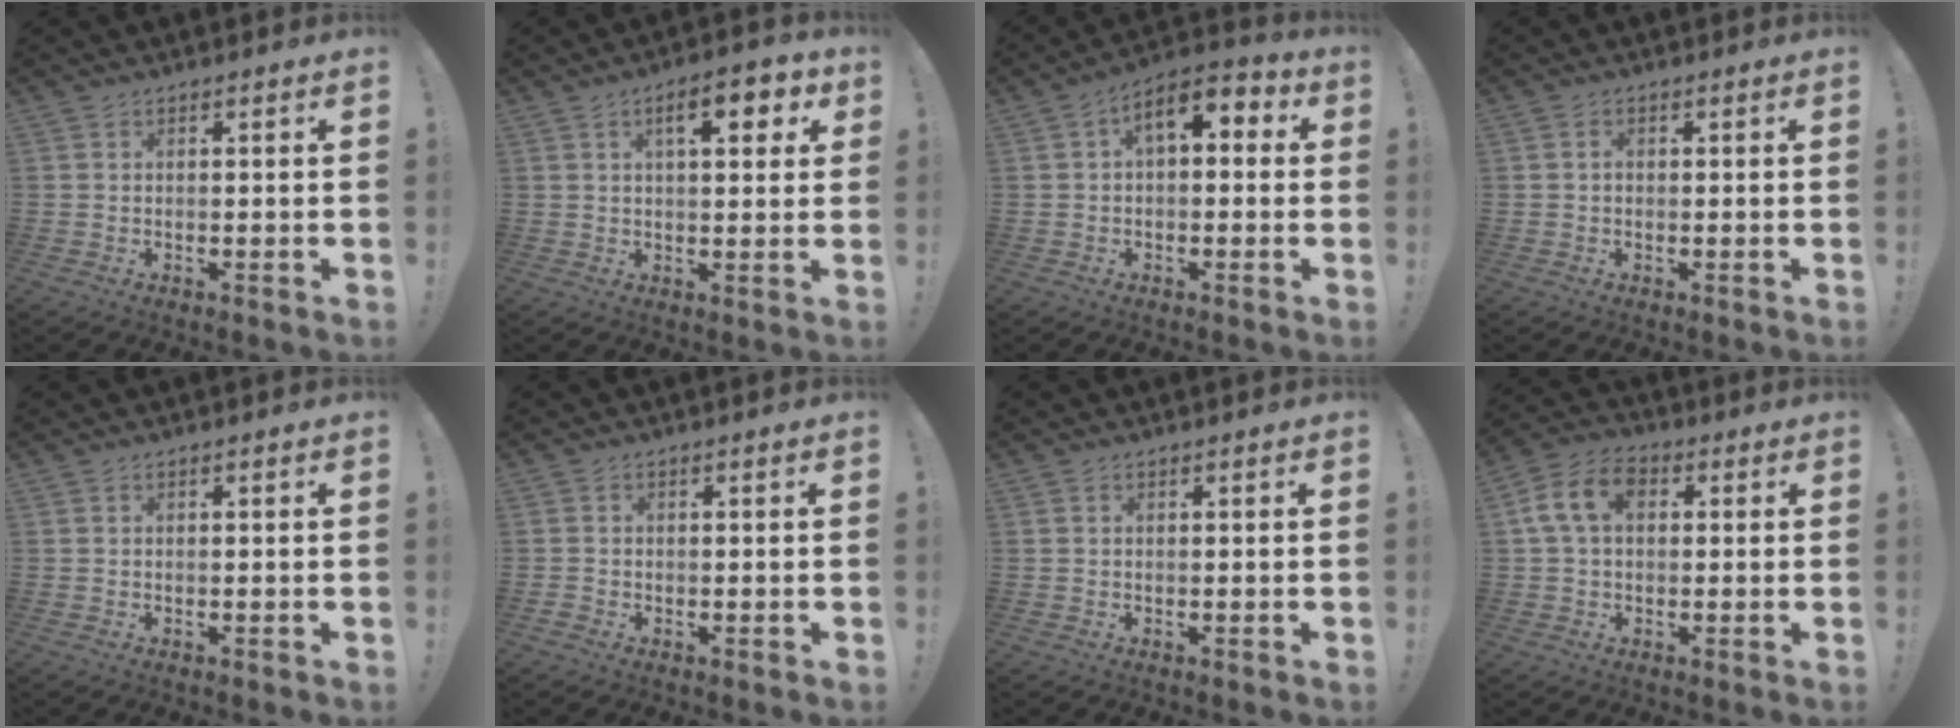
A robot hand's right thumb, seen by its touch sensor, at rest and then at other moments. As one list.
[{"total": 9.2, "force": [3.6, 3.3, 7.8], "torque": [-0.099, -0.006, 0.052]}, {"total": 8.0, "force": [2.3, 4.3, 6.3], "torque": [-0.096, -0.005, 0.045]}, {"total": 0.9, "force": [-0.2, 0.7, 0.5], "torque": [-0.012, 0.005, -0.003]}, {"total": 0.0}, {"total": 1.1, "force": [-0.6, 0.8, 0.3], "torque": [-0.008, 0.004, -0.011]}, {"total": 0.0}, {"total": 10.6, "force": [2.3, 7.3, 7.4], "torque": [-0.137, 0.012, 0.046]}]